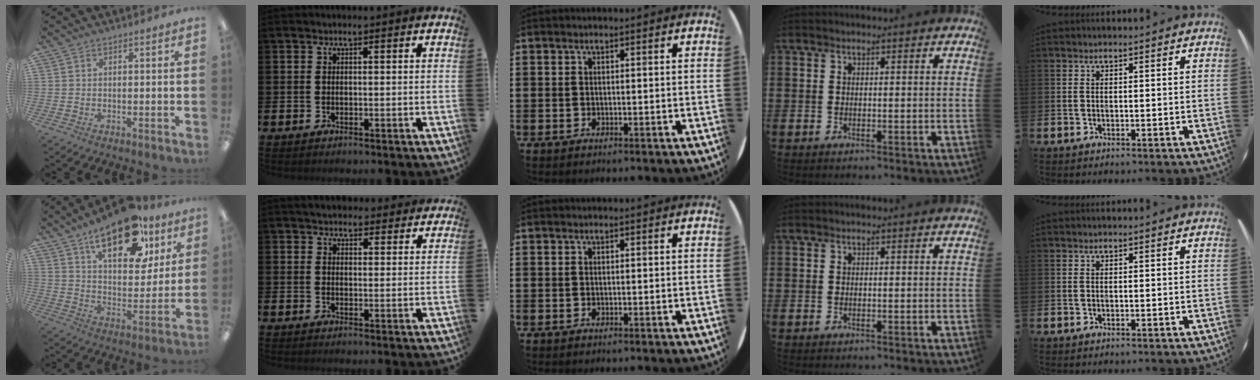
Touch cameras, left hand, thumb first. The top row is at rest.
{"thumb": {"total": 20.1, "force": [13.0, 9.5, 12.2], "torque": [-0.178, -0.057, 0.217]}, "index": {"total": 2.5, "force": [2.2, 1.2, 0.0], "torque": [0.006, -0.004, 0.037]}}